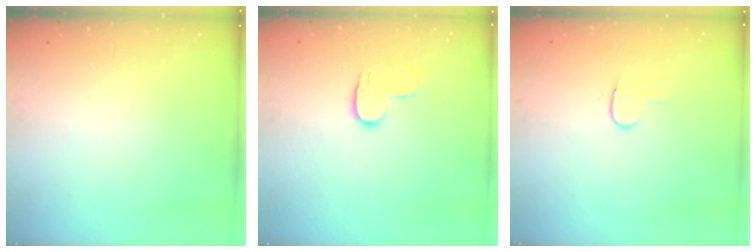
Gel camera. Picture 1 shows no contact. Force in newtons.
{"total": 5.7, "press": 5.7, "slide": 0.4}
{"total": 4.1, "press": 4.1, "slide": 0.4}